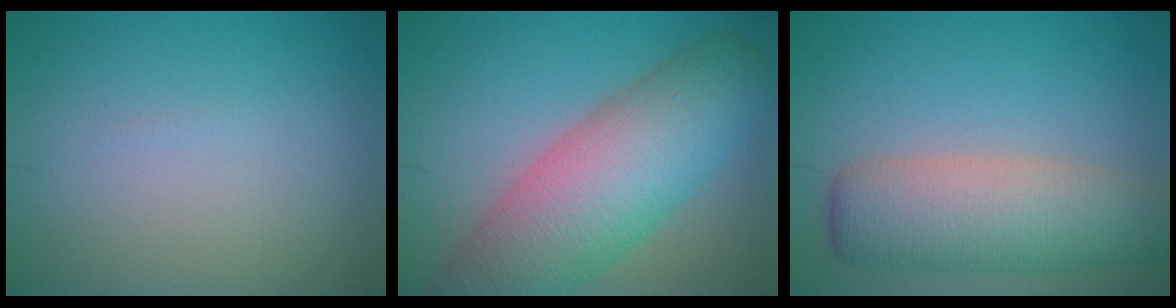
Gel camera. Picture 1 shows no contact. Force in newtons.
{"total": 11.0, "press": 11.0, "slide": 0.5}
{"total": 7.3, "press": 7.3, "slide": 0.4}